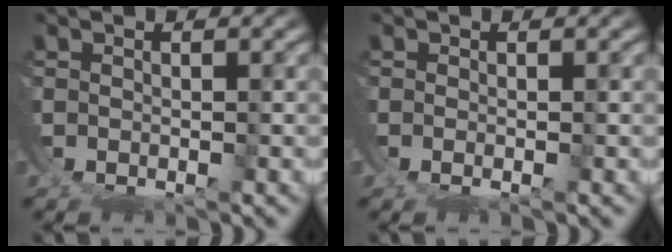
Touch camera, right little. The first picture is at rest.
{"total": 0.8, "force": [-0.1, 0.2, 0.8], "torque": [-0.015, -0.001, -0.005]}